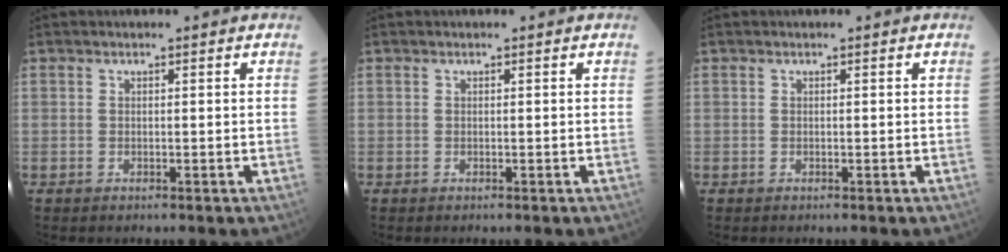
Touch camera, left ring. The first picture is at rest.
{"total": 0.0}
{"total": 0.0}